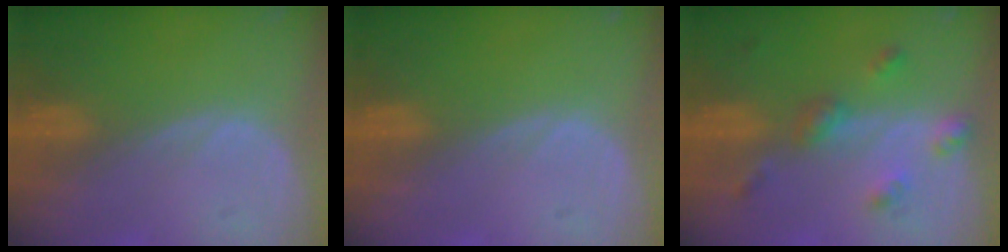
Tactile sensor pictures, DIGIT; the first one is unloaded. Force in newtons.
{"total": 0.0}
{"total": 4.9, "press": 4.5, "slide": 2.0}